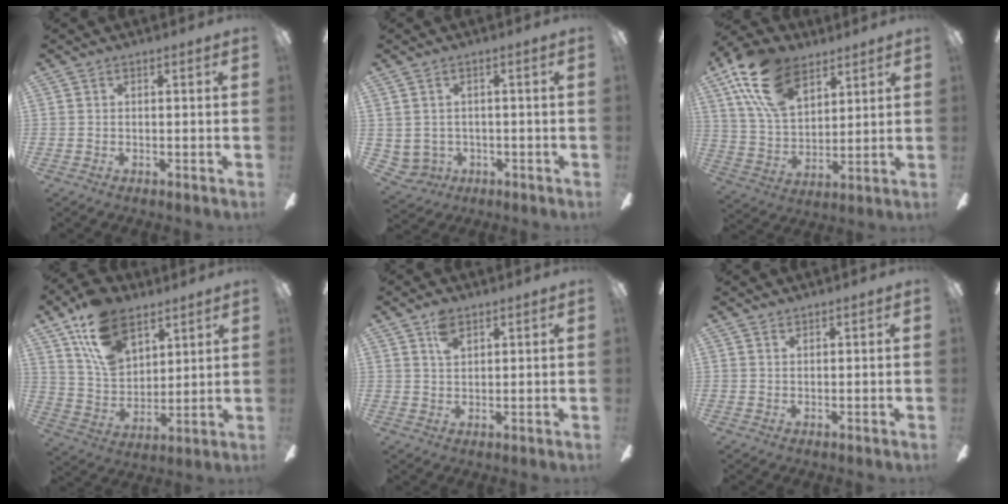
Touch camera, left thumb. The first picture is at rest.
{"total": 3.0, "force": [0.9, 2.8, 0.7], "torque": [-0.031, -0.005, 0.016]}
{"total": 18.7, "force": [10.6, 11.0, 10.8], "torque": [-0.218, -0.031, 0.198]}
{"total": 16.3, "force": [10.0, 9.8, 8.3], "torque": [-0.158, -0.034, 0.191]}
{"total": 4.2, "force": [2.7, 2.2, 2.4], "torque": [-0.046, -0.002, 0.049]}
{"total": 0.9, "force": [0.8, 0.4, 0.2], "torque": [-0.005, 0.001, 0.016]}